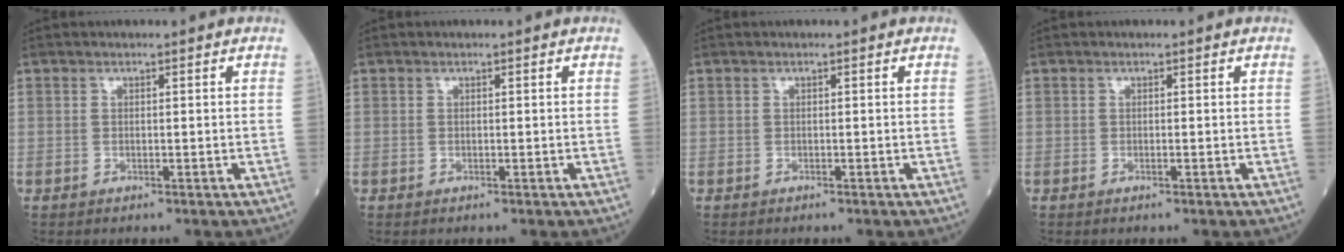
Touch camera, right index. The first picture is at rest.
{"total": 0.0}
{"total": 0.0}
{"total": 0.0}